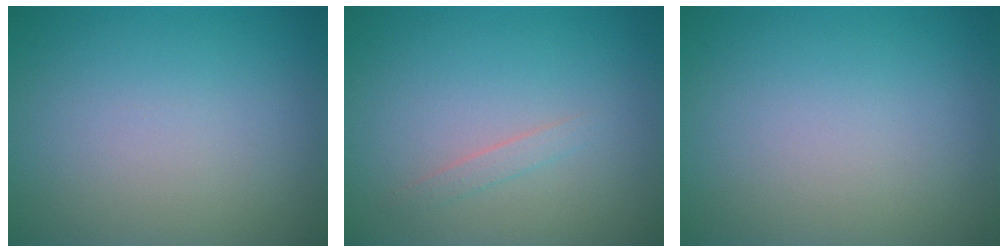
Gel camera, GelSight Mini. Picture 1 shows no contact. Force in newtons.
{"total": 0.9, "press": 0.9, "slide": 0.0}
{"total": 0.0}